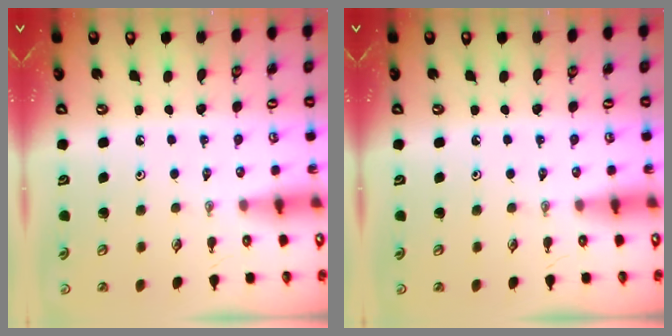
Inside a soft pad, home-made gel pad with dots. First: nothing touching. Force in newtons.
{"total": 0.0}